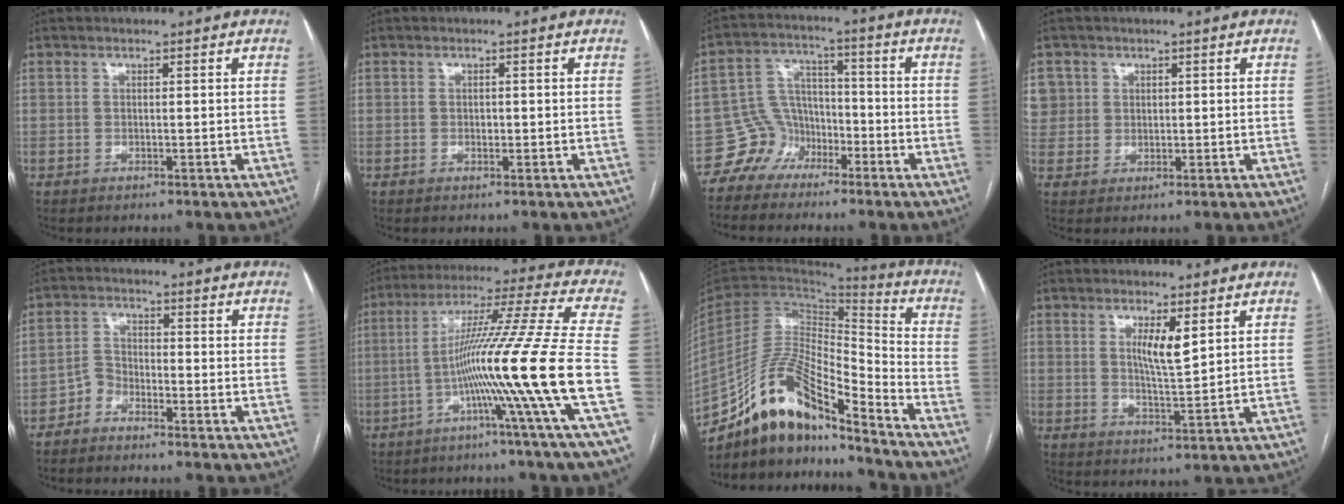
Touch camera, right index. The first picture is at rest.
{"total": 1.0, "force": [-0.1, 0.7, 0.6], "torque": [-0.009, 0.002, 0.001]}
{"total": 6.6, "force": [-4.2, 5.1, -0.1], "torque": [0.012, 0.034, -0.075]}
{"total": 6.1, "force": [2.2, 5.7, 0.4], "torque": [-0.006, 0.017, 0.056]}
{"total": 2.6, "force": [-2.2, 1.3, 0.4], "torque": [-0.003, 0.005, -0.044]}
{"total": 19.5, "force": [-5.2, -3.7, 18.4], "torque": [-0.310, -0.011, -0.102]}
{"total": 16.2, "force": [-13.3, 3.4, 8.5], "torque": [-0.153, 0.036, -0.243]}
{"total": 4.8, "force": [2.0, 0.7, 4.3], "torque": [-0.078, -0.009, 0.039]}